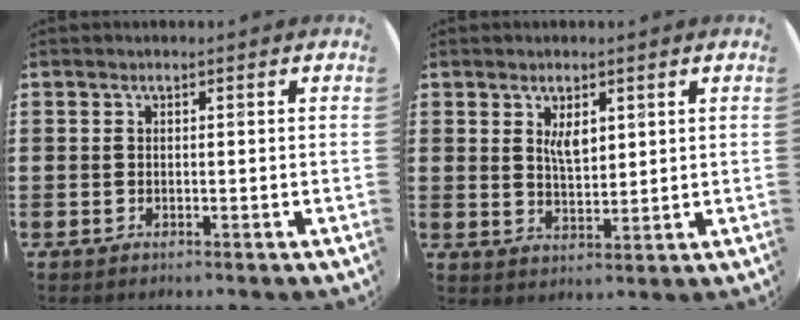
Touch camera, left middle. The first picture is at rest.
{"total": 3.3, "force": [1.9, 1.4, 2.3], "torque": [-0.043, 0.003, 0.032]}